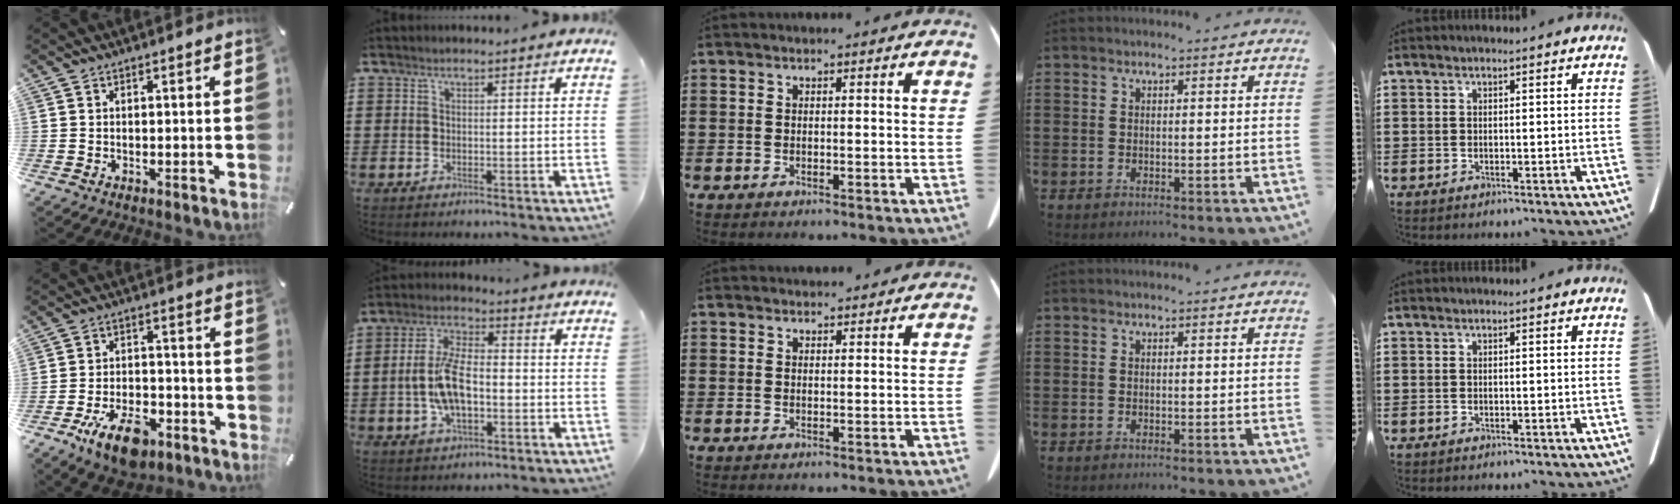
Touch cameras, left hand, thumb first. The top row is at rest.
{"thumb": {"total": 11.4, "force": [-6.4, 5.9, 7.4], "torque": [-0.141, 0.035, -0.112]}, "index": {"total": 9.3, "force": [-1.5, 4.4, 8.1], "torque": [-0.181, 0.002, -0.033]}, "middle": {"total": 1.4, "force": [1.3, 0.3, 0.1], "torque": [-0.005, 0.001, 0.026]}}